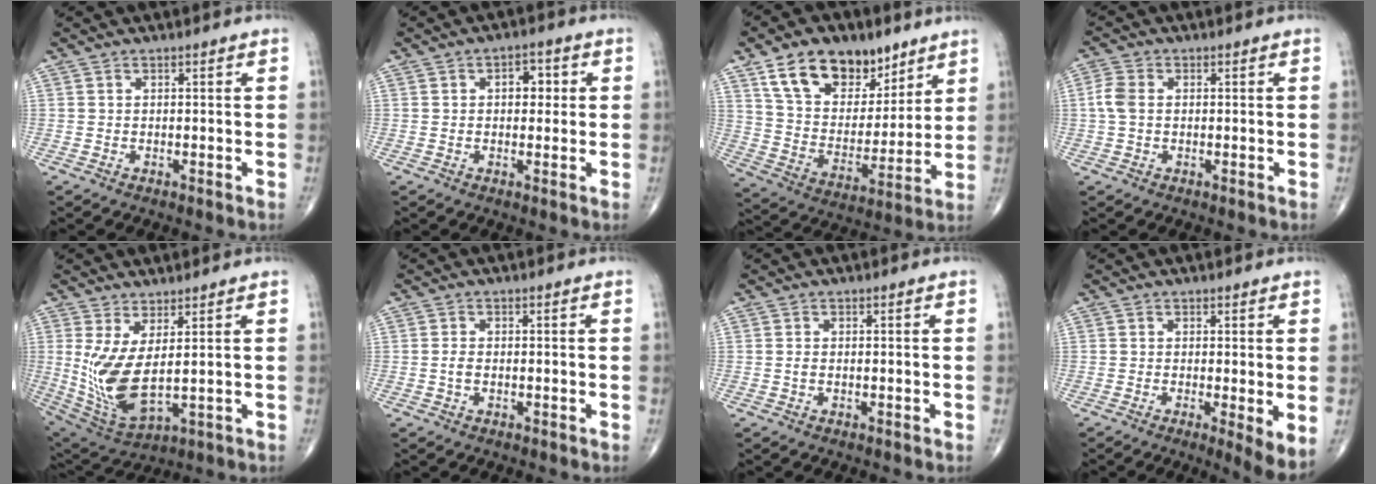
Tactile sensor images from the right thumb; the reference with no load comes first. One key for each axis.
{"total": 4.2, "fx": 0.7, "fy": 2.7, "fz": 3.1, "tx": -0.022, "ty": 0.006, "tz": 0.006}
{"total": 18.9, "fx": 11.3, "fy": 11.4, "fz": 10.0, "tx": -0.122, "ty": -0.043, "tz": 0.199}
{"total": 3.7, "fx": 0.1, "fy": 2.5, "fz": 2.7, "tx": -0.067, "ty": 0.009, "tz": -0.004}
{"total": 11.7, "fx": 1.7, "fy": 4.5, "fz": 10.7, "tx": -0.232, "ty": -0.030, "tz": 0.054}
{"total": 1.6, "fx": -0.3, "fy": 1.0, "fz": 1.3, "tx": -0.026, "ty": 0.002, "tz": -0.008}
{"total": 0.8, "fx": -0.1, "fy": 0.5, "fz": 0.6, "tx": -0.014, "ty": 0.000, "tz": -0.003}
{"total": 4.9, "fx": -0.4, "fy": 1.1, "fz": 4.8, "tx": -0.078, "ty": -0.017, "tz": -0.011}